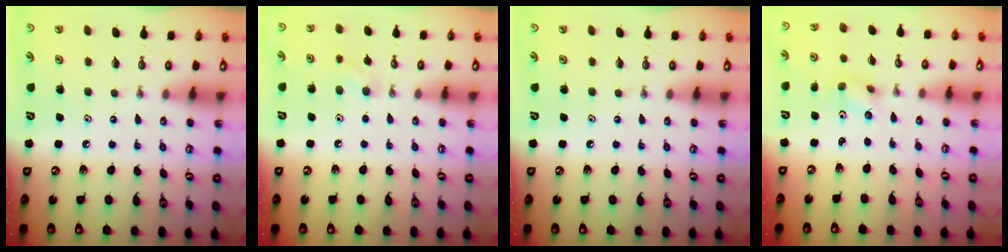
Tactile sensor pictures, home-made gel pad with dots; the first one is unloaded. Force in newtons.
{"total": 6.9, "press": 6.6, "slide": 2.3}
{"total": 0.0}
{"total": 2.5, "press": 2.2, "slide": 1.2}